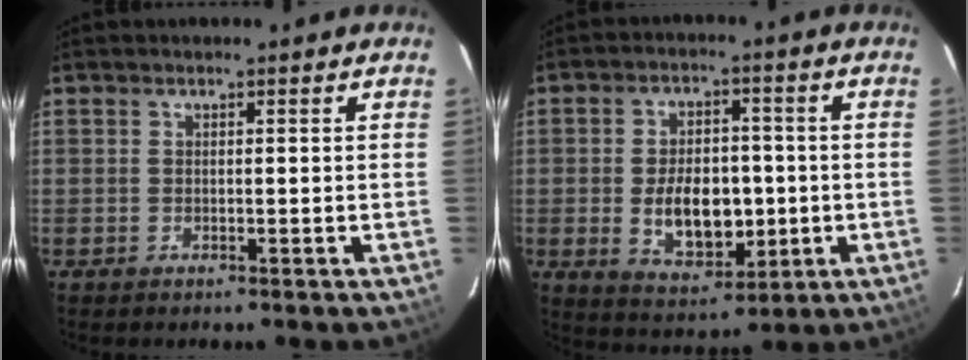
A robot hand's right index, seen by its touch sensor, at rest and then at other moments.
{"total": 11.4, "force": [-1.6, 6.9, 8.9], "torque": [-0.167, 0.001, -0.010]}